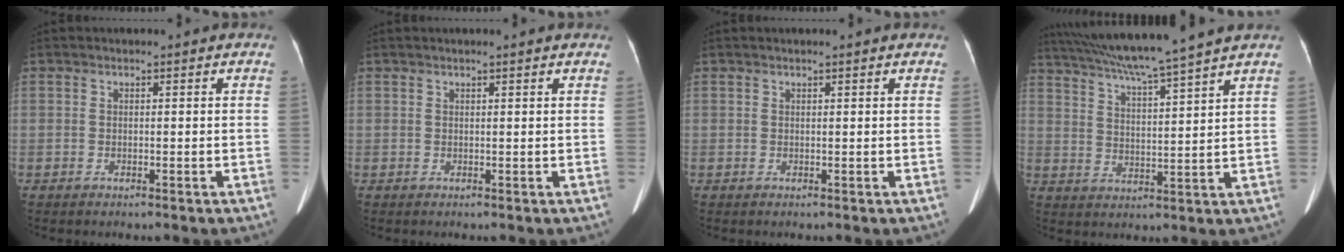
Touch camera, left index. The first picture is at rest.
{"total": 2.4, "force": [2.0, 0.0, 1.3], "torque": [-0.016, 0.020, 0.026]}
{"total": 1.6, "force": [1.4, 0.0, 0.8], "torque": [-0.011, 0.018, 0.021]}
{"total": 13.9, "force": [12.0, -2.1, 6.6], "torque": [-0.115, 0.000, 0.189]}